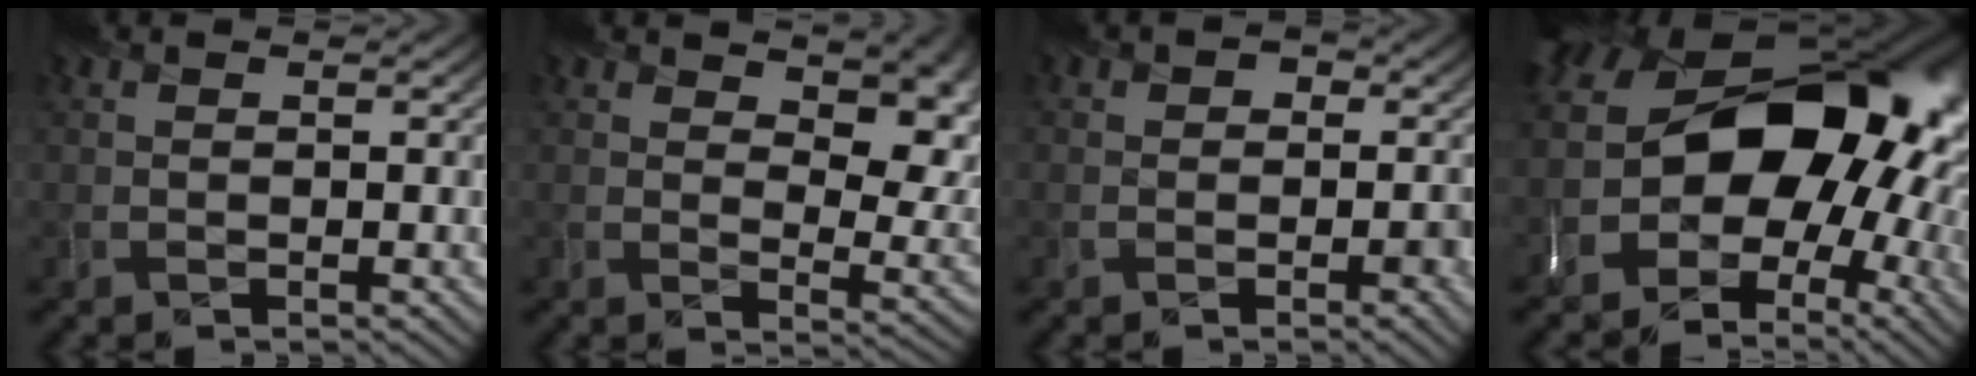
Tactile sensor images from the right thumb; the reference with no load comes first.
{"total": 9.6, "force": [4.3, 5.0, 7.0], "torque": [-0.111, -0.016, 0.079]}
{"total": 2.6, "force": [-0.9, 2.2, 1.1], "torque": [-0.003, -0.005, -0.019]}
{"total": 18.7, "force": [-1.6, 14.5, 11.7], "torque": [-0.139, -0.027, -0.020]}